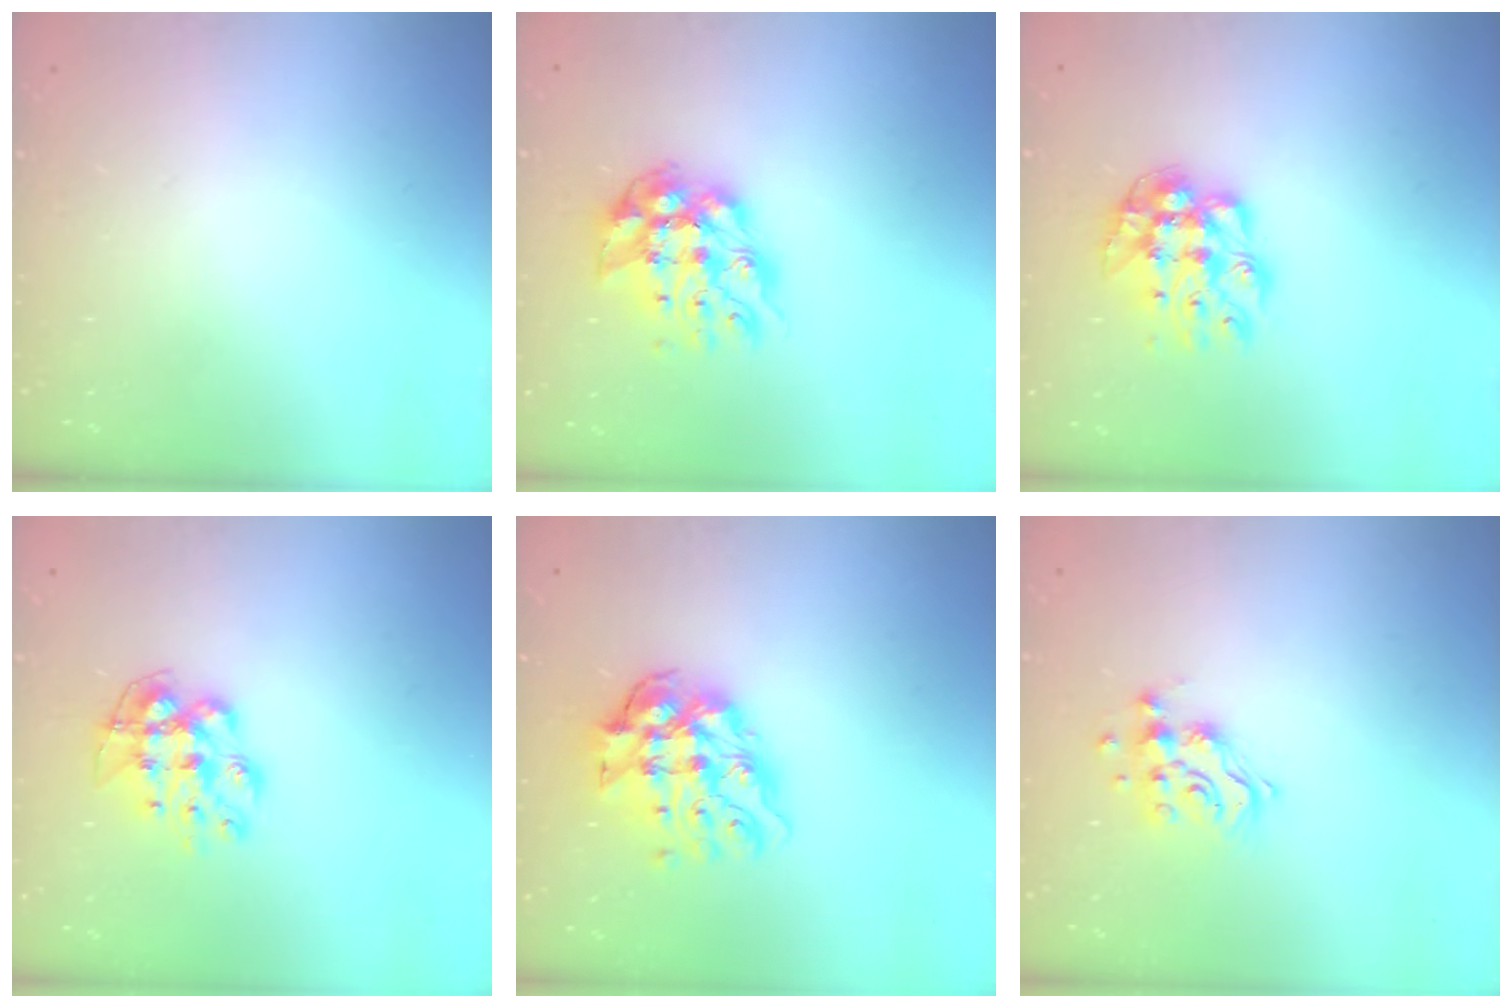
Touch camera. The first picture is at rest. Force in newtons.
{"total": 12.3, "press": 12.3, "slide": 1.2}
{"total": 10.9, "press": 10.9, "slide": 0.3}
{"total": 9.1, "press": 9.0, "slide": 0.6}
{"total": 13.1, "press": 13.0, "slide": 1.5}
{"total": 10.8, "press": 10.8, "slide": 0.8}